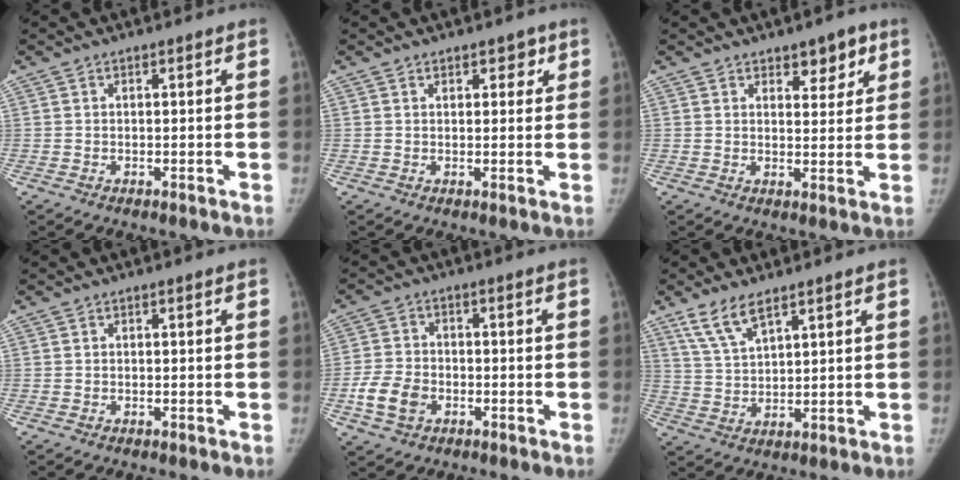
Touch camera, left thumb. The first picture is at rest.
{"total": 3.9, "force": [2.3, 2.7, 1.6], "torque": [0.011, -0.011, 0.030]}
{"total": 5.2, "force": [3.3, 2.8, 3.0], "torque": [-0.008, -0.018, 0.044]}
{"total": 0.0}
{"total": 7.1, "force": [-2.6, 5.1, 4.1], "torque": [-0.079, 0.012, -0.050]}
{"total": 7.0, "force": [4.9, 2.2, 4.5], "torque": [-0.086, -0.018, 0.102]}